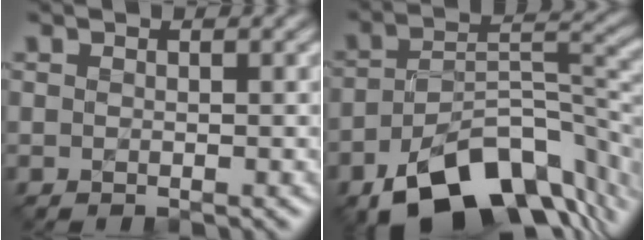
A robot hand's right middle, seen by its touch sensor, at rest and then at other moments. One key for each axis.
{"total": 12.7, "fx": -7.4, "fy": 6.4, "fz": 8.0, "tx": -0.124, "ty": -0.005, "tz": -0.129}